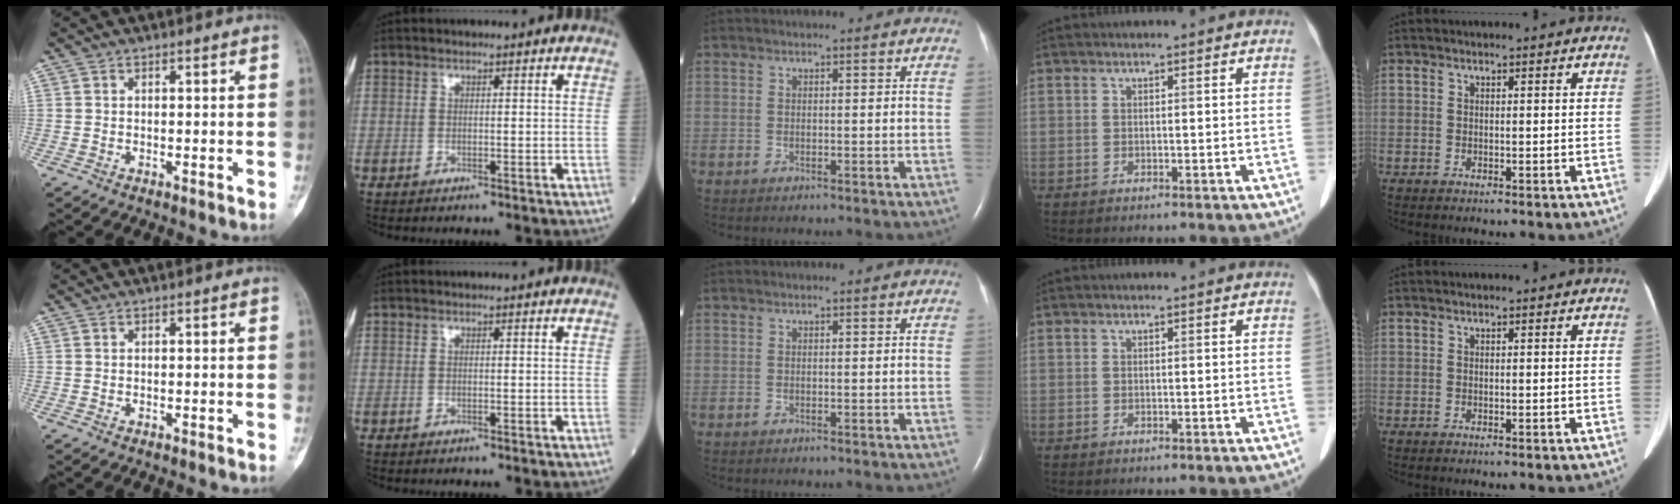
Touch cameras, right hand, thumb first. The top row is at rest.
{}